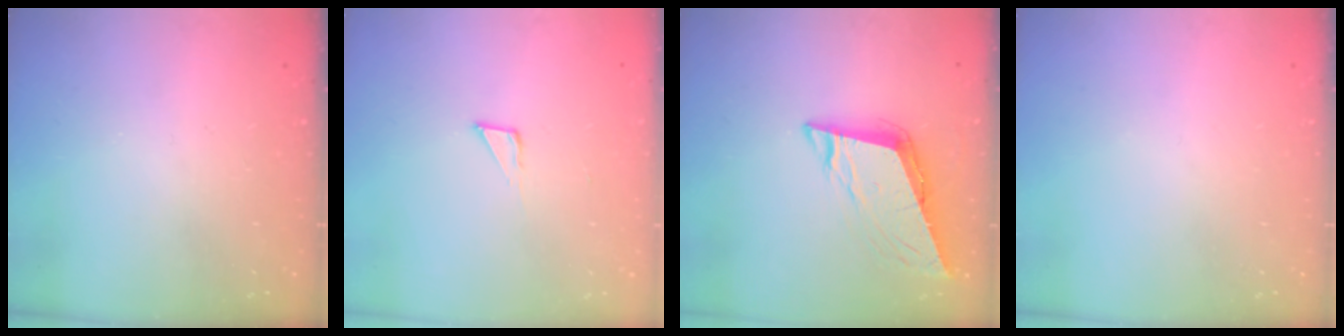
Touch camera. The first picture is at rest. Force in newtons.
{"total": 2.6, "press": 2.6, "slide": 0.1}
{"total": 9.8, "press": 9.3, "slide": 3.0}
{"total": 0.0}